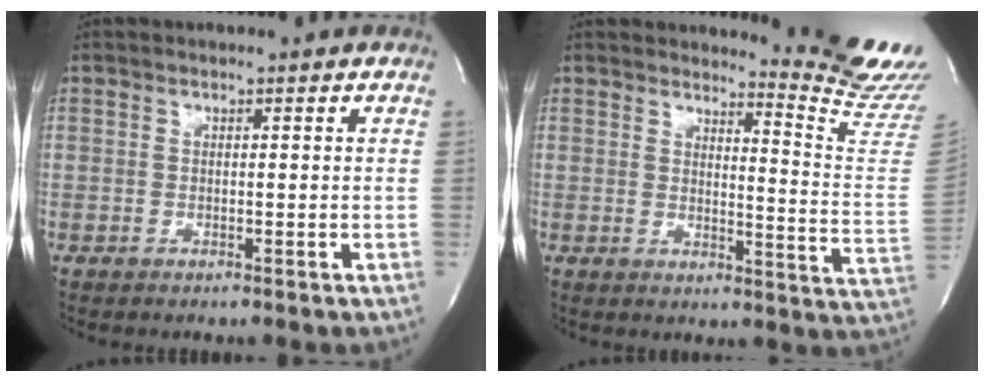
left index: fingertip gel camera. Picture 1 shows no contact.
{"total": 11.7, "force": [11.4, -2.0, 1.6], "torque": [-0.017, -0.145, 0.117]}